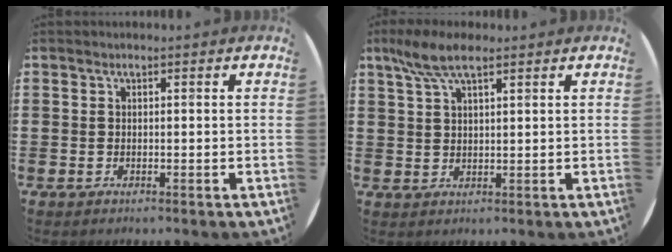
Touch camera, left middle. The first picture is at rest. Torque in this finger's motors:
{"motor_torque": [1.02, -0.97, 0.17, 0.15]}